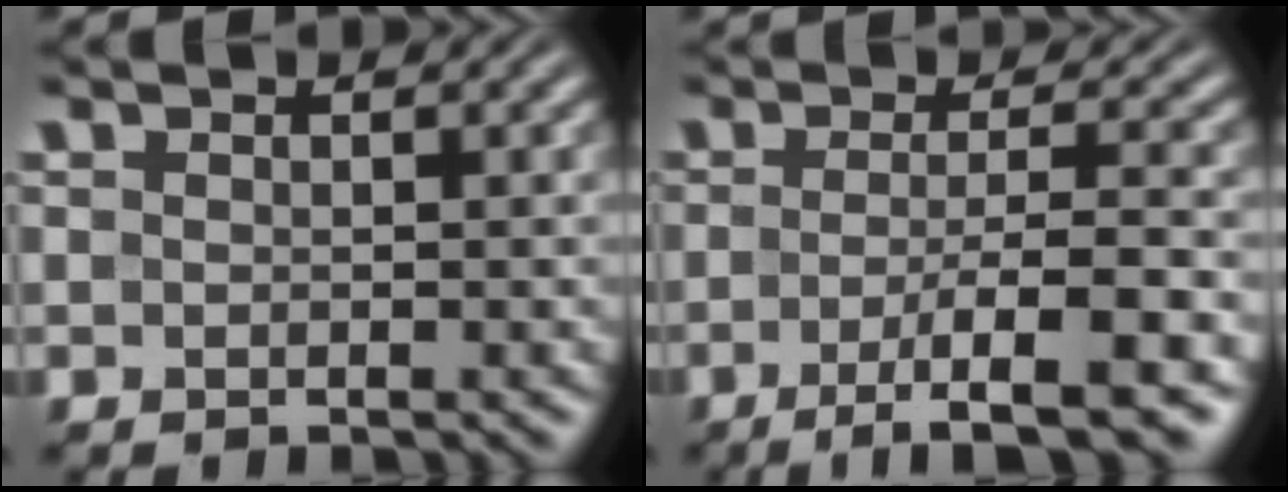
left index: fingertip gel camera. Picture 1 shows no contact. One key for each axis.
{"total": 6.8, "fx": -3.0, "fy": 1.2, "fz": 6.0, "tx": -0.089, "ty": -0.004, "tz": -0.053}